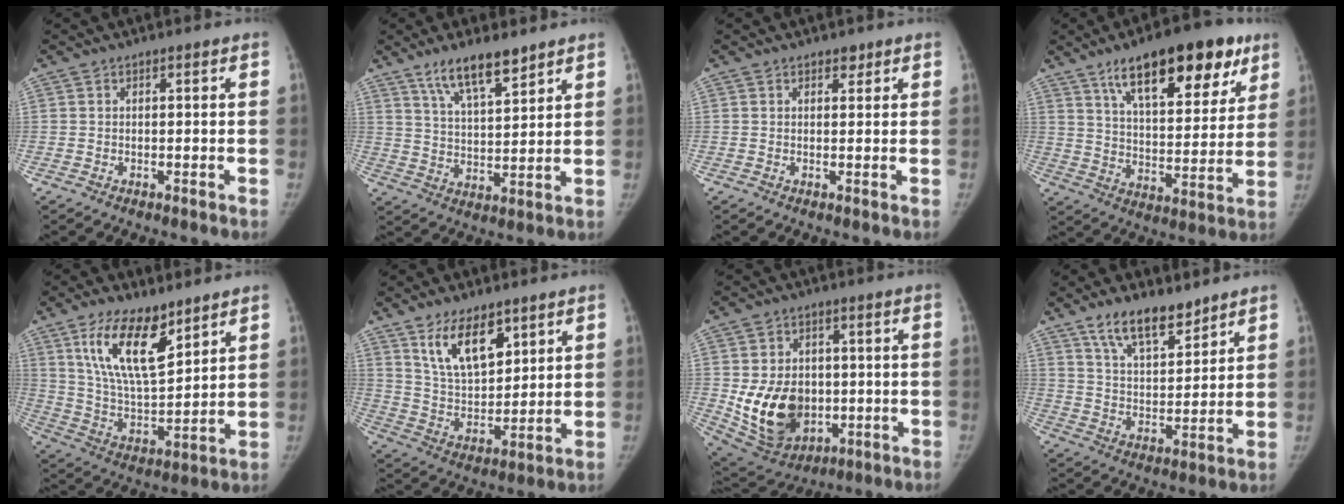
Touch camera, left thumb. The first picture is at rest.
{"total": 9.8, "force": [7.0, 2.7, 6.3], "torque": [-0.091, -0.040, 0.132]}
{"total": 1.3, "force": [0.9, 0.8, 0.4], "torque": [0.009, -0.005, 0.010]}
{"total": 22.2, "force": [13.0, 9.0, 15.6], "torque": [-0.185, -0.034, 0.202]}
{"total": 15.1, "force": [8.7, 6.2, 10.6], "torque": [-0.164, -0.050, 0.171]}
{"total": 11.9, "force": [7.0, 5.8, 7.7], "torque": [-0.108, -0.045, 0.138]}
{"total": 15.7, "force": [-1.6, 11.9, 10.1], "torque": [-0.132, -0.005, 0.001]}
{"total": 10.6, "force": [7.8, 4.2, 5.8], "torque": [-0.073, -0.053, 0.145]}